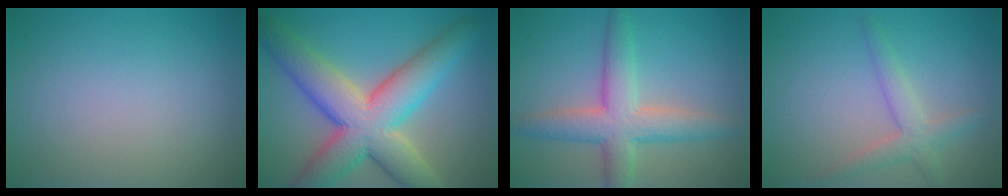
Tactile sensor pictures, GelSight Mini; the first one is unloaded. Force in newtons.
{"total": 10.7, "press": 10.7, "slide": 0.6}
{"total": 5.6, "press": 5.6, "slide": 0.2}
{"total": 2.6, "press": 2.6, "slide": 0.2}